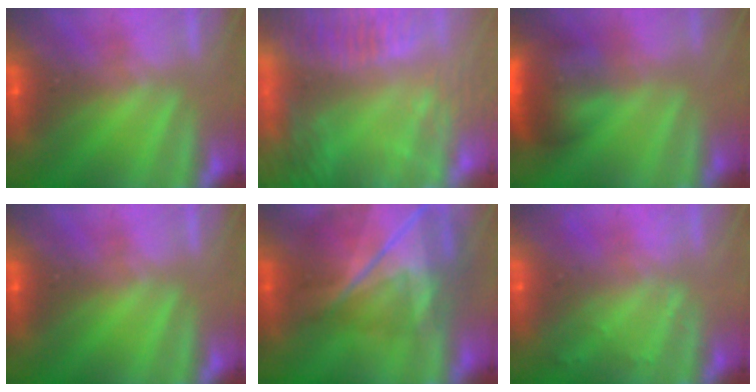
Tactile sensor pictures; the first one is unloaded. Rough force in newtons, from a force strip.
{"total": 5.9}
{"total": 7.3}
{"total": 0.0}
{"total": 8.8}
{"total": 2.1}